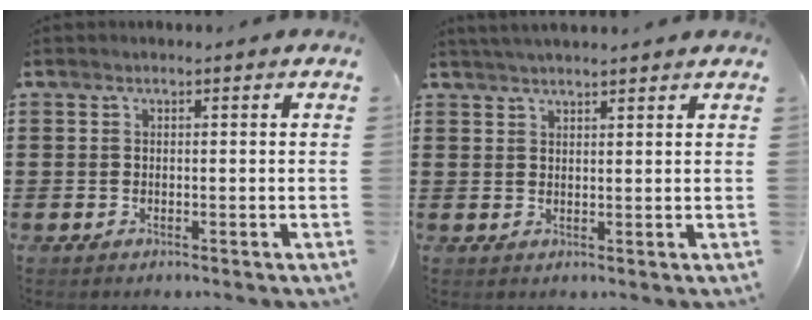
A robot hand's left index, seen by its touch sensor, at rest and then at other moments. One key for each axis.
{"total": 2.1, "fx": 2.1, "fy": -0.1, "fz": 0.5, "tx": -0.012, "ty": 0.002, "tz": 0.040}